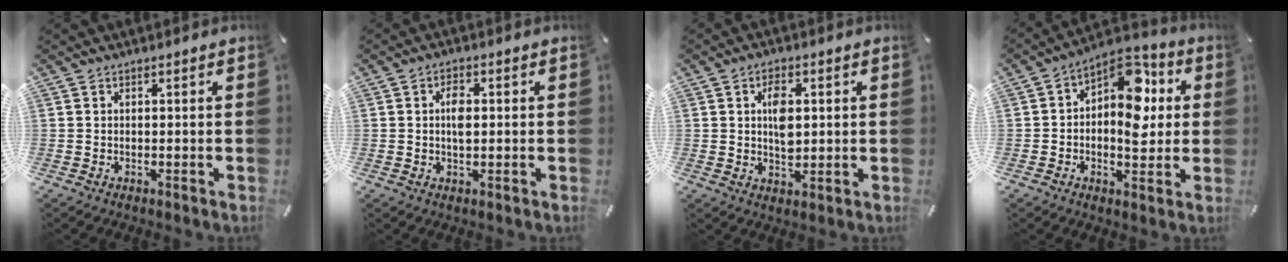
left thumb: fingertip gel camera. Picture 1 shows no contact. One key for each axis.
{"total": 3.5, "fx": 0.4, "fy": 1.8, "fz": 2.9, "tx": -0.053, "ty": 0.003, "tz": 0.003}
{"total": 6.0, "fx": 1.1, "fy": 3.6, "fz": 4.7, "tx": -0.081, "ty": -0.003, "tz": 0.010}
{"total": 12.9, "fx": 2.5, "fy": 8.3, "fz": 9.5, "tx": -0.126, "ty": -0.020, "tz": 0.043}